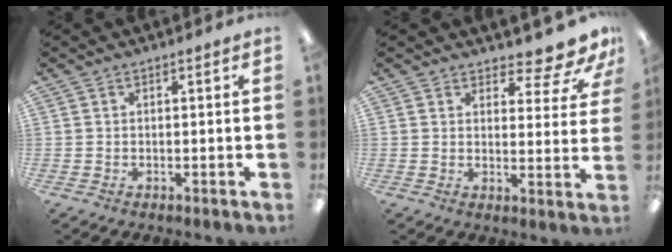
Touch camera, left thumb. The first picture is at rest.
{"total": 8.1, "force": [6.7, 2.3, 3.9], "torque": [-0.038, -0.052, 0.115]}